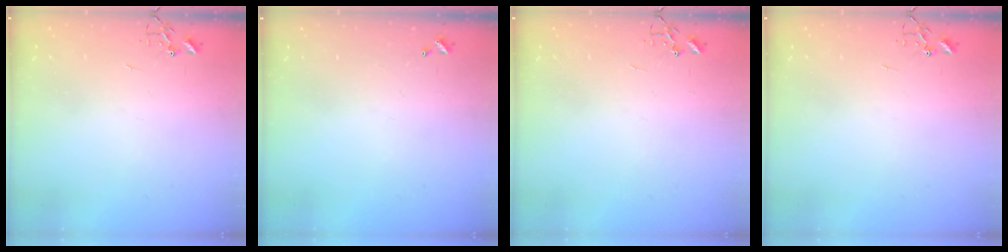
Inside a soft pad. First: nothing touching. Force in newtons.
{"total": 0.0}
{"total": 0.0}
{"total": 0.0}